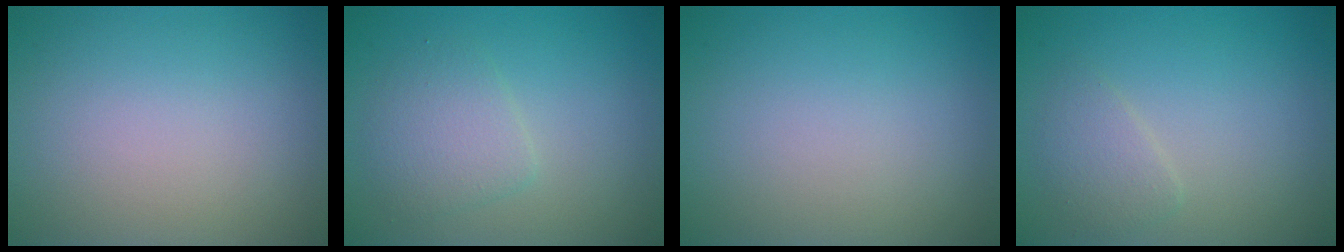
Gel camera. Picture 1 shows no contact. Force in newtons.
{"total": 2.7, "press": 2.7, "slide": 0.1}
{"total": 0.0}
{"total": 1.7, "press": 1.7, "slide": 0.1}